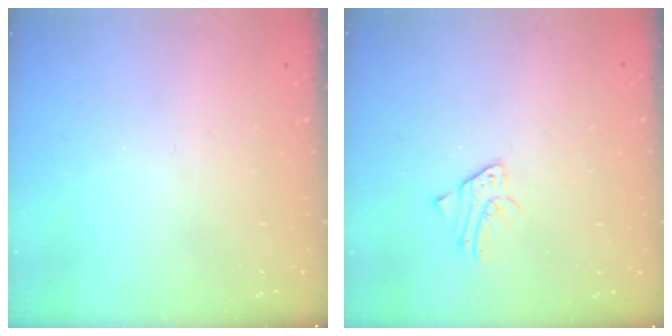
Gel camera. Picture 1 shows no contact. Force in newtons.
{"total": 1.3, "press": 1.3, "slide": 0.1}